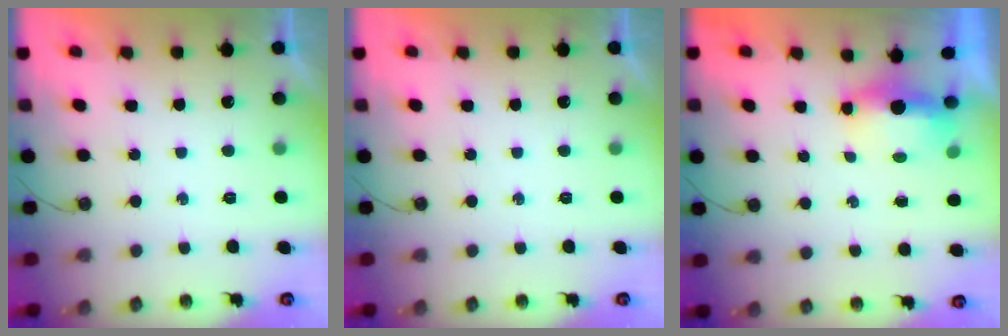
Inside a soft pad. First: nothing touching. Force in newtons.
{"total": 0.0}
{"total": 4.9, "press": 4.8, "slide": 1.0}